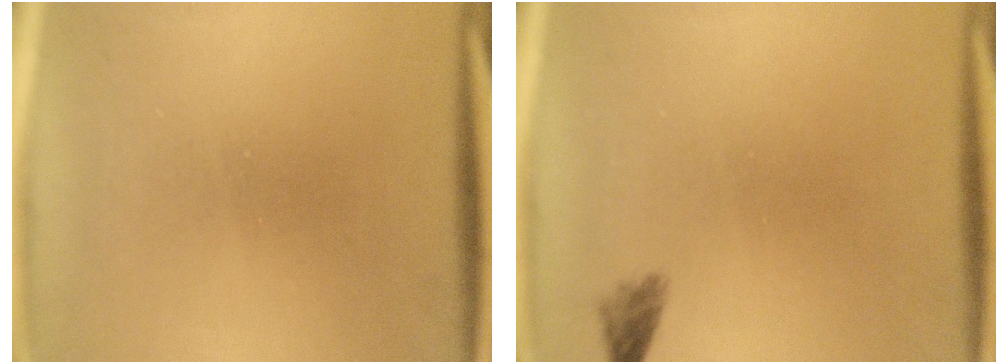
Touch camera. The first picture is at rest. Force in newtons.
{"total": 1.6}